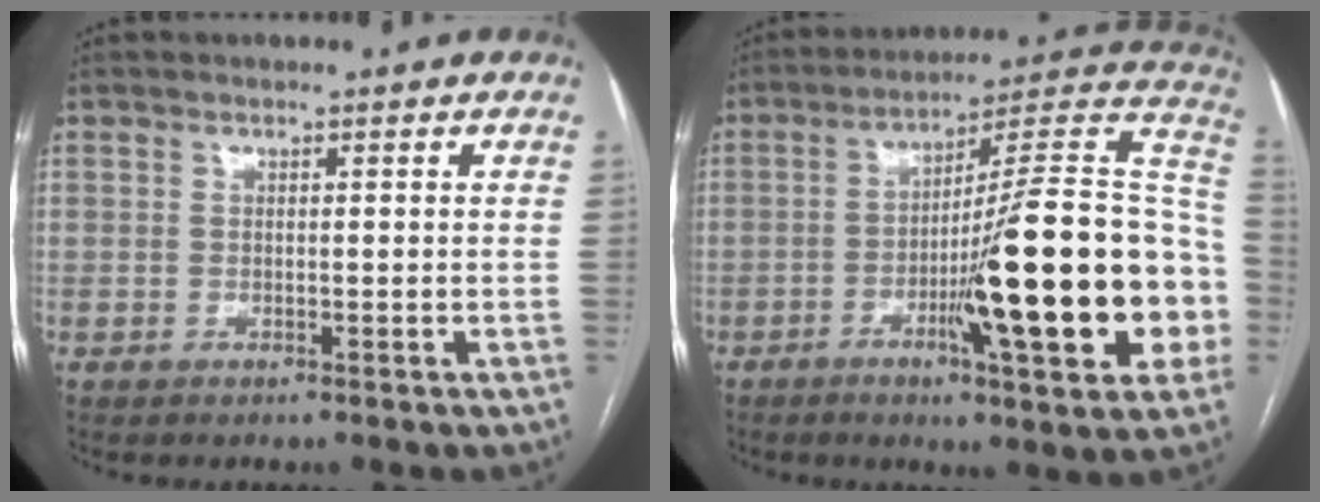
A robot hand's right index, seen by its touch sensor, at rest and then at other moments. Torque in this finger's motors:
{"motor_torque": [1.51, -0.63, 1.05, 0.21]}